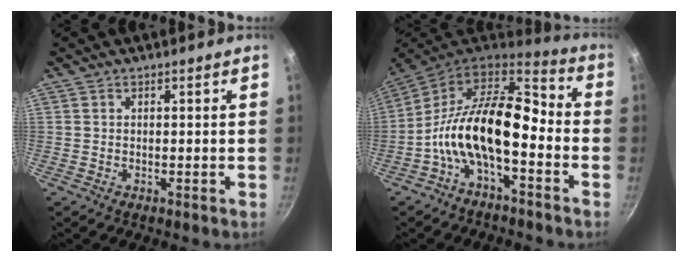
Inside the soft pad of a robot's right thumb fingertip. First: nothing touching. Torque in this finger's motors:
{"motor_torque": [2.29, 2.72, 1.66, -1.11, 0.24]}